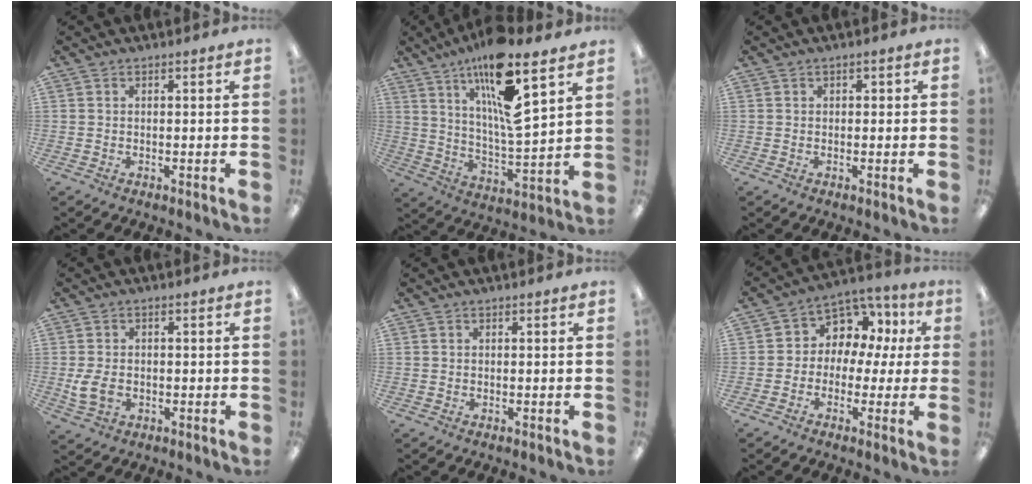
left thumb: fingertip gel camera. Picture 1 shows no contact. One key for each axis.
{"total": 16.8, "fx": 11.0, "fy": 3.0, "fz": 12.3, "tx": -0.221, "ty": -0.057, "tz": 0.177}
{"total": 0.6, "fx": 0.0, "fy": 0.6, "fz": 0.1, "tx": -0.003, "ty": 0.005, "tz": -0.002}
{"total": 5.5, "fx": -0.8, "fy": 3.9, "fz": 3.8, "tx": -0.075, "ty": 0.001, "tz": -0.016}
{"total": 0.0}
{"total": 8.2, "fx": 1.9, "fy": 7.0, "fz": 3.7, "tx": -0.065, "ty": -0.010, "tz": 0.039}